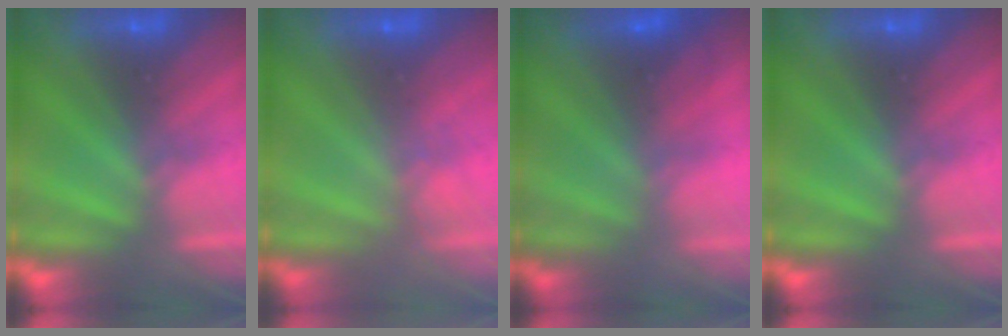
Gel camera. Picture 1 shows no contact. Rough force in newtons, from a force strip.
{"total": 1.8}
{"total": 3.0}
{"total": 0.0}